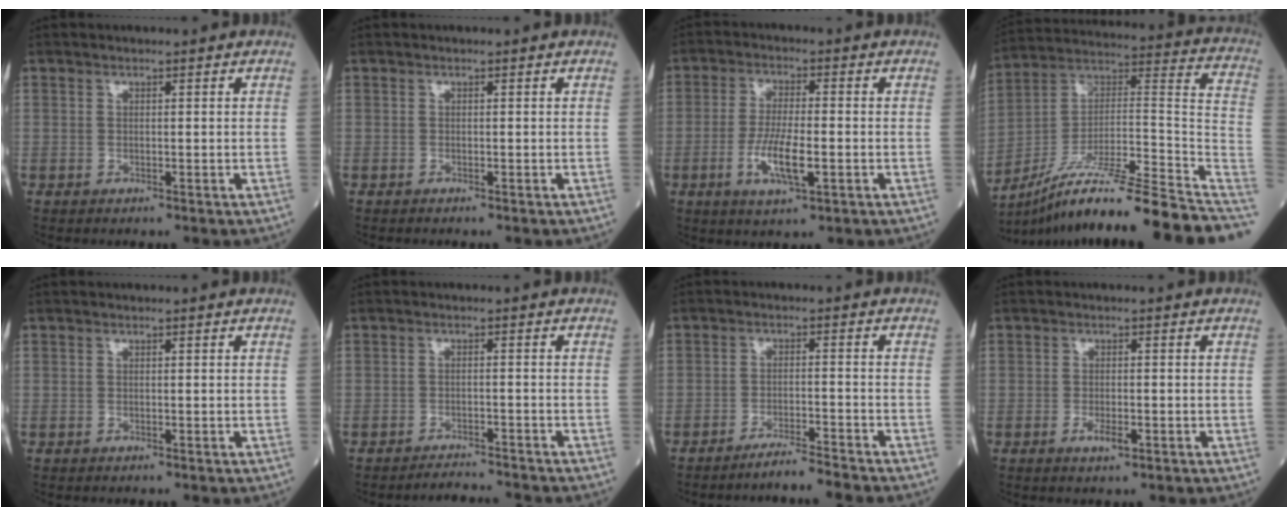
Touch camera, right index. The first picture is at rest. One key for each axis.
{"total": 0.0}
{"total": 7.0, "fx": -2.1, "fy": 1.3, "fz": 6.5, "tx": -0.129, "ty": -0.008, "tz": -0.039}
{"total": 26.8, "fx": -21.2, "fy": 0.0, "fz": 16.5, "tx": -0.171, "ty": 0.012, "tz": -0.337}
{"total": 0.0}
{"total": 3.5, "fx": -3.4, "fy": -1.0, "fz": -0.1, "tx": 0.008, "ty": -0.013, "tz": -0.052}
{"total": 4.1, "fx": -3.8, "fy": -1.3, "fz": 1.1, "tx": -0.019, "ty": -0.014, "tz": -0.069}
{"total": 2.0, "fx": -0.9, "fy": 0.6, "fz": 1.7, "tx": -0.032, "ty": -0.001, "tz": -0.012}